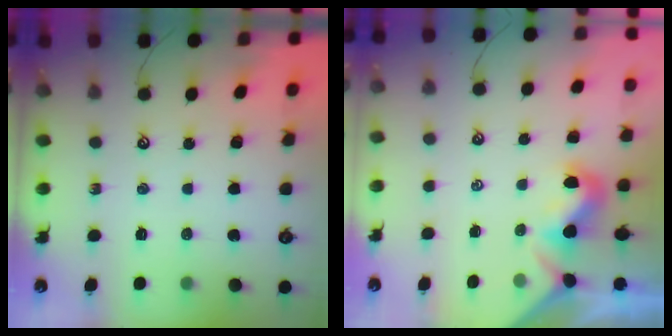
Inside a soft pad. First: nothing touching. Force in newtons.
{"total": 1.0, "press": 0.8, "slide": 0.5}